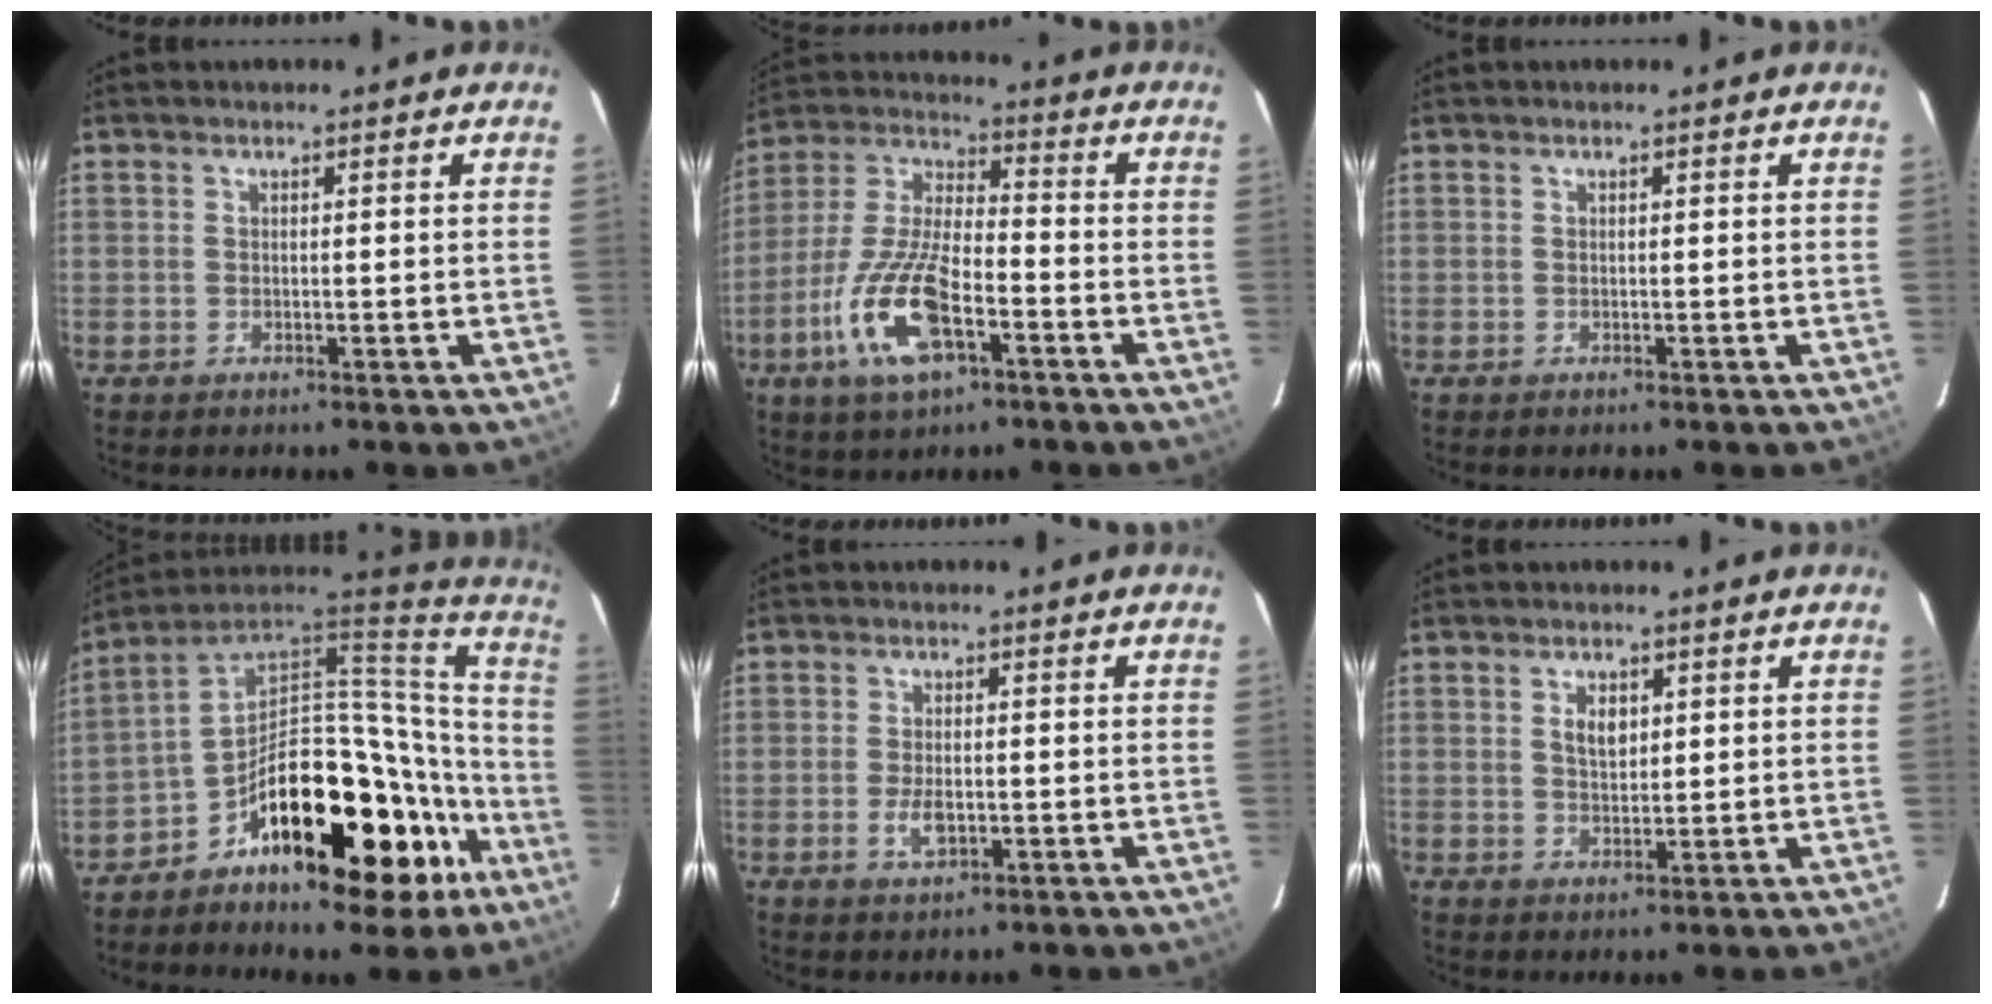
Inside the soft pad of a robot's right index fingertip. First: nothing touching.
{"total": 16.1, "force": [-6.9, 6.0, 13.2], "torque": [-0.290, -0.011, -0.135]}
{"total": 0.0}
{"total": 27.8, "force": [-14.4, 14.0, 19.3], "torque": [-0.280, 0.050, -0.207]}
{"total": 4.1, "force": [-1.2, 2.1, 3.4], "torque": [-0.070, -0.004, -0.020]}
{"total": 3.5, "force": [1.2, 2.1, 2.5], "torque": [-0.041, 0.004, 0.021]}